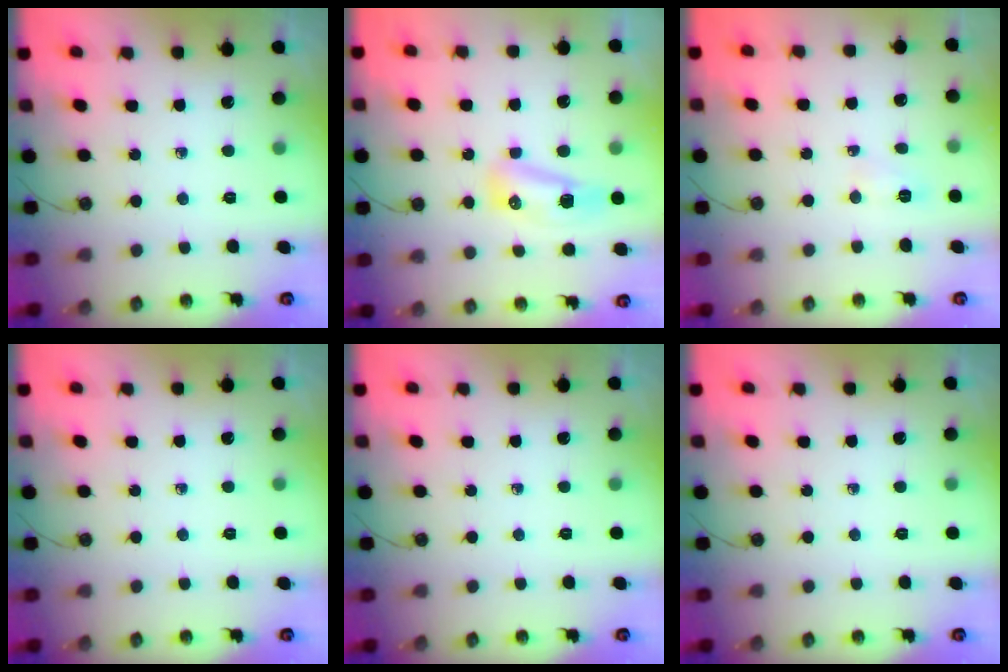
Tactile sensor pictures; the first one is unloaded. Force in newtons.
{"total": 8.2, "press": 8.1, "slide": 1.2}
{"total": 3.5, "press": 3.4, "slide": 0.7}
{"total": 0.0}
{"total": 0.0}
{"total": 0.0}